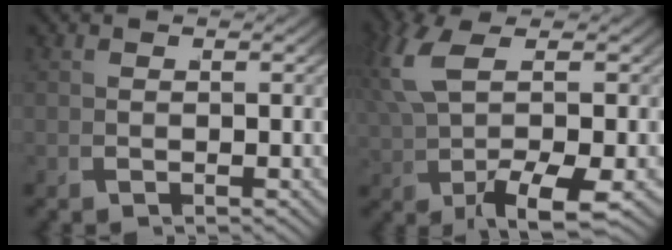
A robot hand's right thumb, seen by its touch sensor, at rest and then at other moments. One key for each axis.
{"total": 5.6, "fx": 0.2, "fy": 2.0, "fz": 5.2, "tx": -0.112, "ty": -0.006, "tz": 0.017}